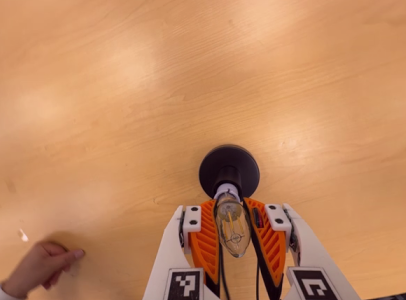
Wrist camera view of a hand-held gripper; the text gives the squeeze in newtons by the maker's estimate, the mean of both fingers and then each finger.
{"total": 21.7, "left": 21.8, "right": 21.5}